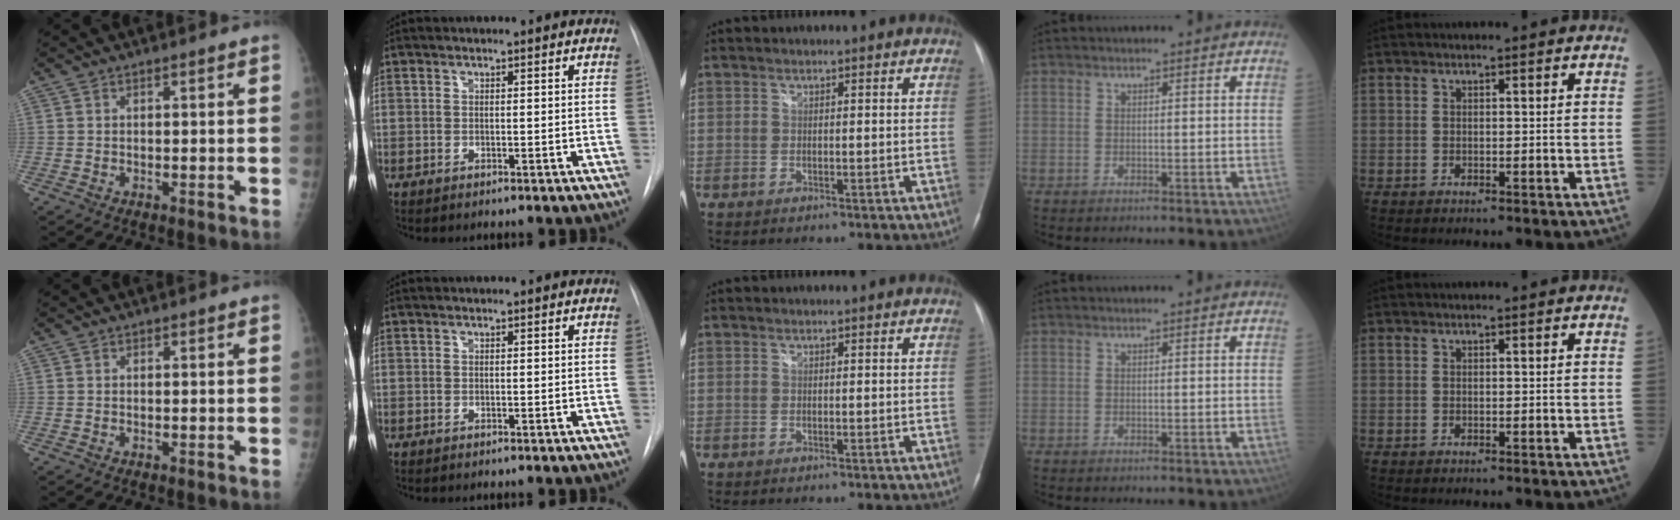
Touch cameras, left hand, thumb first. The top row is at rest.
{}